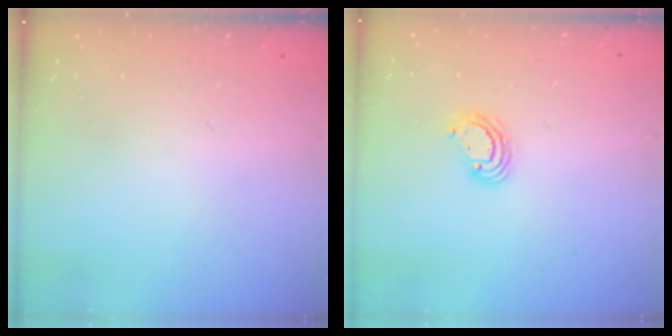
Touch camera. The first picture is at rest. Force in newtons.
{"total": 4.5, "press": 4.5, "slide": 0.1}